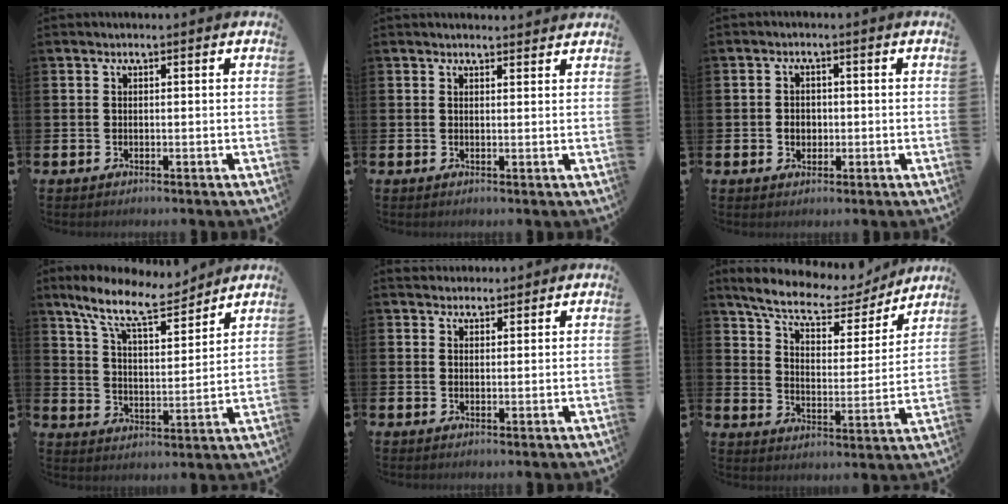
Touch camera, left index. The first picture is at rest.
{"total": 1.6, "force": [1.6, 0.3, 0.1], "torque": [0.004, -0.004, 0.028]}
{"total": 2.2, "force": [-0.3, 1.9, 1.1], "torque": [-0.002, -0.002, -0.013]}
{"total": 10.3, "force": [8.9, 2.3, 4.5], "torque": [-0.111, -0.045, 0.160]}
{"total": 2.3, "force": [2.1, 0.8, -0.2], "torque": [0.012, -0.009, 0.037]}
{"total": 8.6, "force": [7.5, 2.4, 3.3], "torque": [-0.084, -0.053, 0.124]}